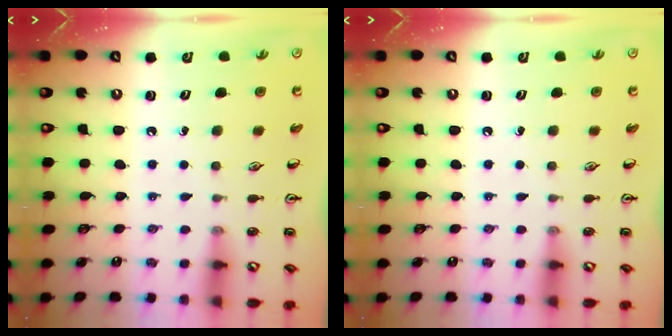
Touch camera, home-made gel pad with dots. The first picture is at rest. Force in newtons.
{"total": 0.0}